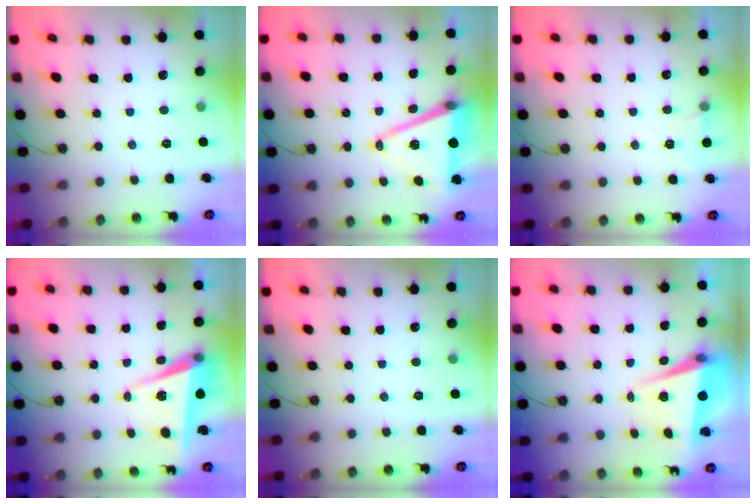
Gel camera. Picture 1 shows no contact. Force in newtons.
{"total": 13.5, "press": 12.9, "slide": 3.9}
{"total": 5.8, "press": 3.5, "slide": 4.5}
{"total": 6.6, "press": 5.3, "slide": 3.9}
{"total": 0.0}
{"total": 6.3, "press": 4.6, "slide": 4.2}